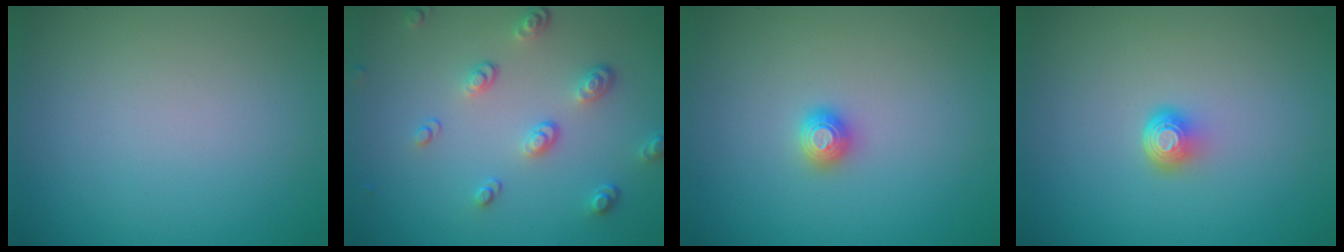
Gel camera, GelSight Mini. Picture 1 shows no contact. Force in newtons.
{"total": 3.4, "press": 2.6, "slide": 2.2}
{"total": 1.2, "press": 1.2, "slide": 0.1}
{"total": 1.9, "press": 1.3, "slide": 1.4}